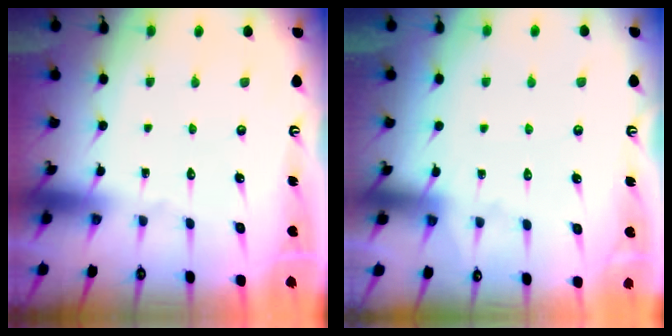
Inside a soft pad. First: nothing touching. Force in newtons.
{"total": 3.6, "press": 3.6, "slide": 0.6}